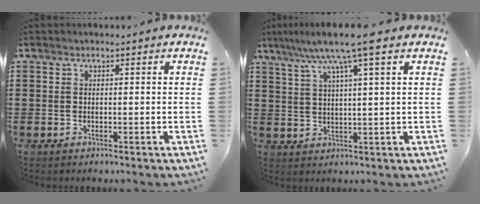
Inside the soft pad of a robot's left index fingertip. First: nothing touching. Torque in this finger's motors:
{"motor_torque": [1.27, -0.14, 0.95, 0.21]}